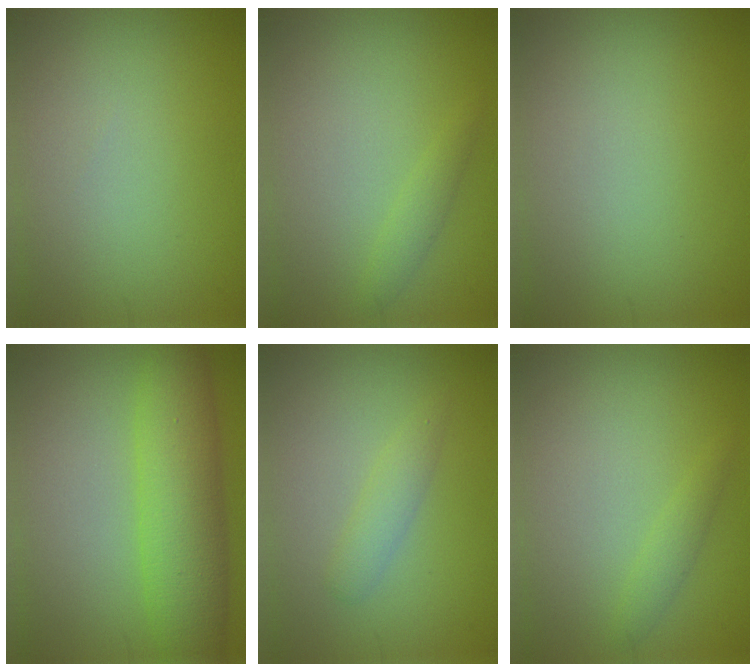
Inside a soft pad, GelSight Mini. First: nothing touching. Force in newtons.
{"total": 1.3, "press": 1.3, "slide": 0.0}
{"total": 0.0}
{"total": 7.0, "press": 7.0, "slide": 0.1}
{"total": 1.7, "press": 1.7, "slide": 0.0}
{"total": 1.3, "press": 1.3, "slide": 0.0}